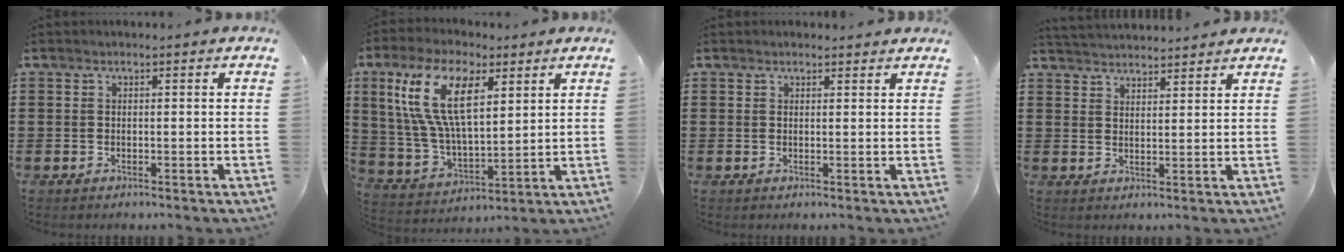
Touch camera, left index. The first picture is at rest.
{"total": 13.7, "force": [6.4, 6.3, 10.4], "torque": [-0.226, 0.006, 0.119]}
{"total": 1.0, "force": [0.9, 0.2, 0.0], "torque": [-0.002, 0.001, 0.018]}
{"total": 2.9, "force": [2.9, -0.1, -0.1], "torque": [-0.007, -0.008, 0.055]}